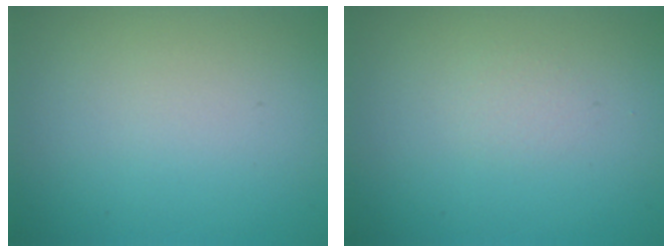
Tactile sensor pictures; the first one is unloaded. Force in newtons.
{"total": 0.6, "press": 0.6, "slide": 0.1}